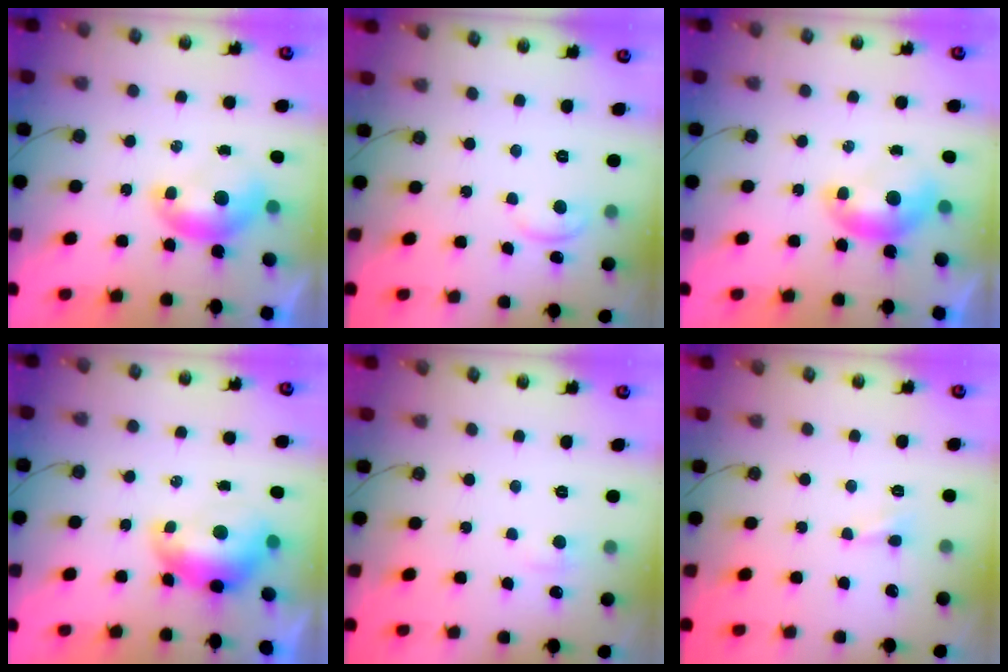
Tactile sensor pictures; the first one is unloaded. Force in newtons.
{"total": 1.5, "press": 1.4, "slide": 0.5}
{"total": 0.0}
{"total": 1.2, "press": 1.1, "slide": 0.5}
{"total": 2.1, "press": 2.0, "slide": 0.5}
{"total": 1.3, "press": 1.2, "slide": 0.5}